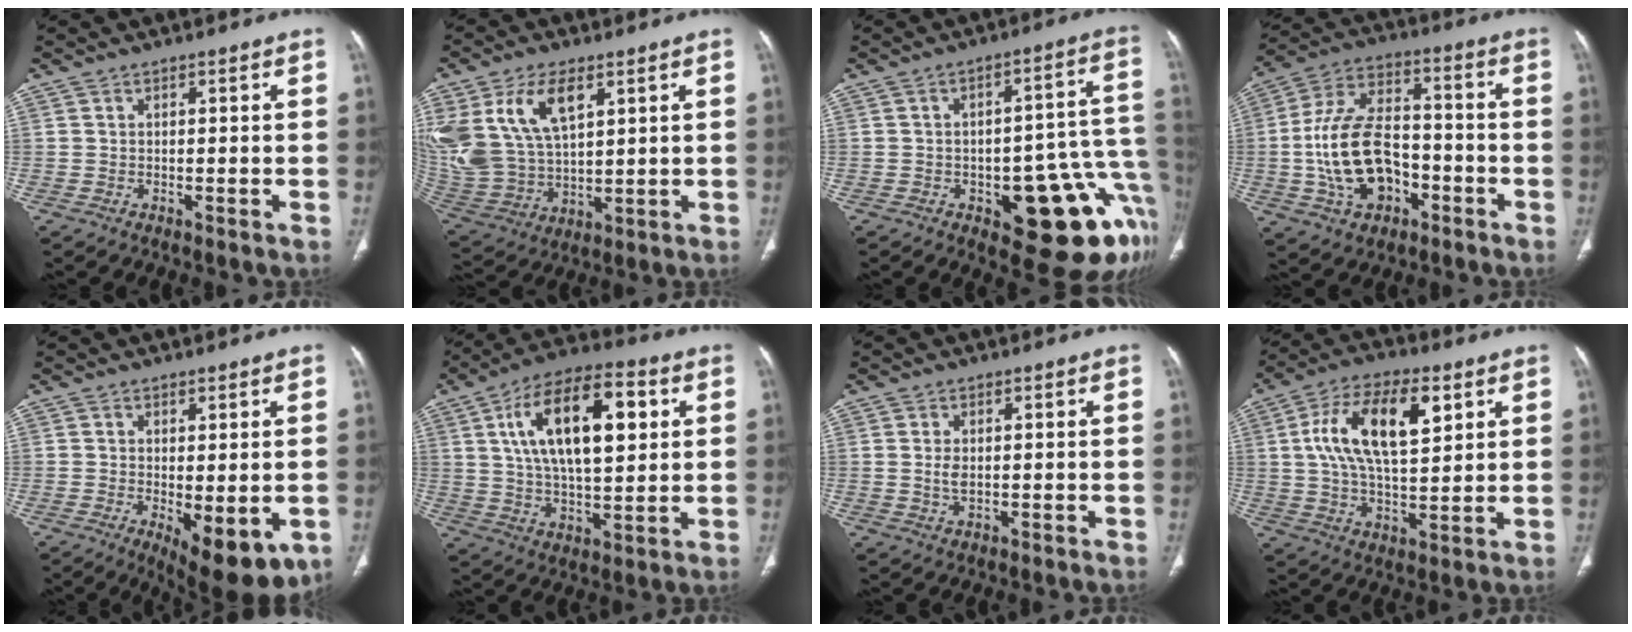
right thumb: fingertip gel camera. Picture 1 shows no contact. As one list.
[{"total": 18.3, "force": [7.5, 10.3, 13.1], "torque": [-0.271, -0.023, 0.158]}, {"total": 19.8, "force": [-7.0, 8.2, 16.6], "torque": [-0.124, 0.050, -0.072]}, {"total": 17.0, "force": [-4.2, 10.8, 12.4], "torque": [-0.221, 0.040, -0.070]}, {"total": 10.7, "force": [-3.2, 4.2, 9.3], "torque": [-0.117, -0.021, -0.033]}, {"total": 20.0, "force": [5.7, 9.1, 16.9], "torque": [-0.268, 0.004, 0.093]}, {"total": 2.5, "force": [0.2, 1.4, 2.1], "torque": [-0.043, -0.004, 0.005]}, {"total": 16.5, "force": [5.2, 7.7, 13.6], "torque": [-0.234, 0.000, 0.091]}]